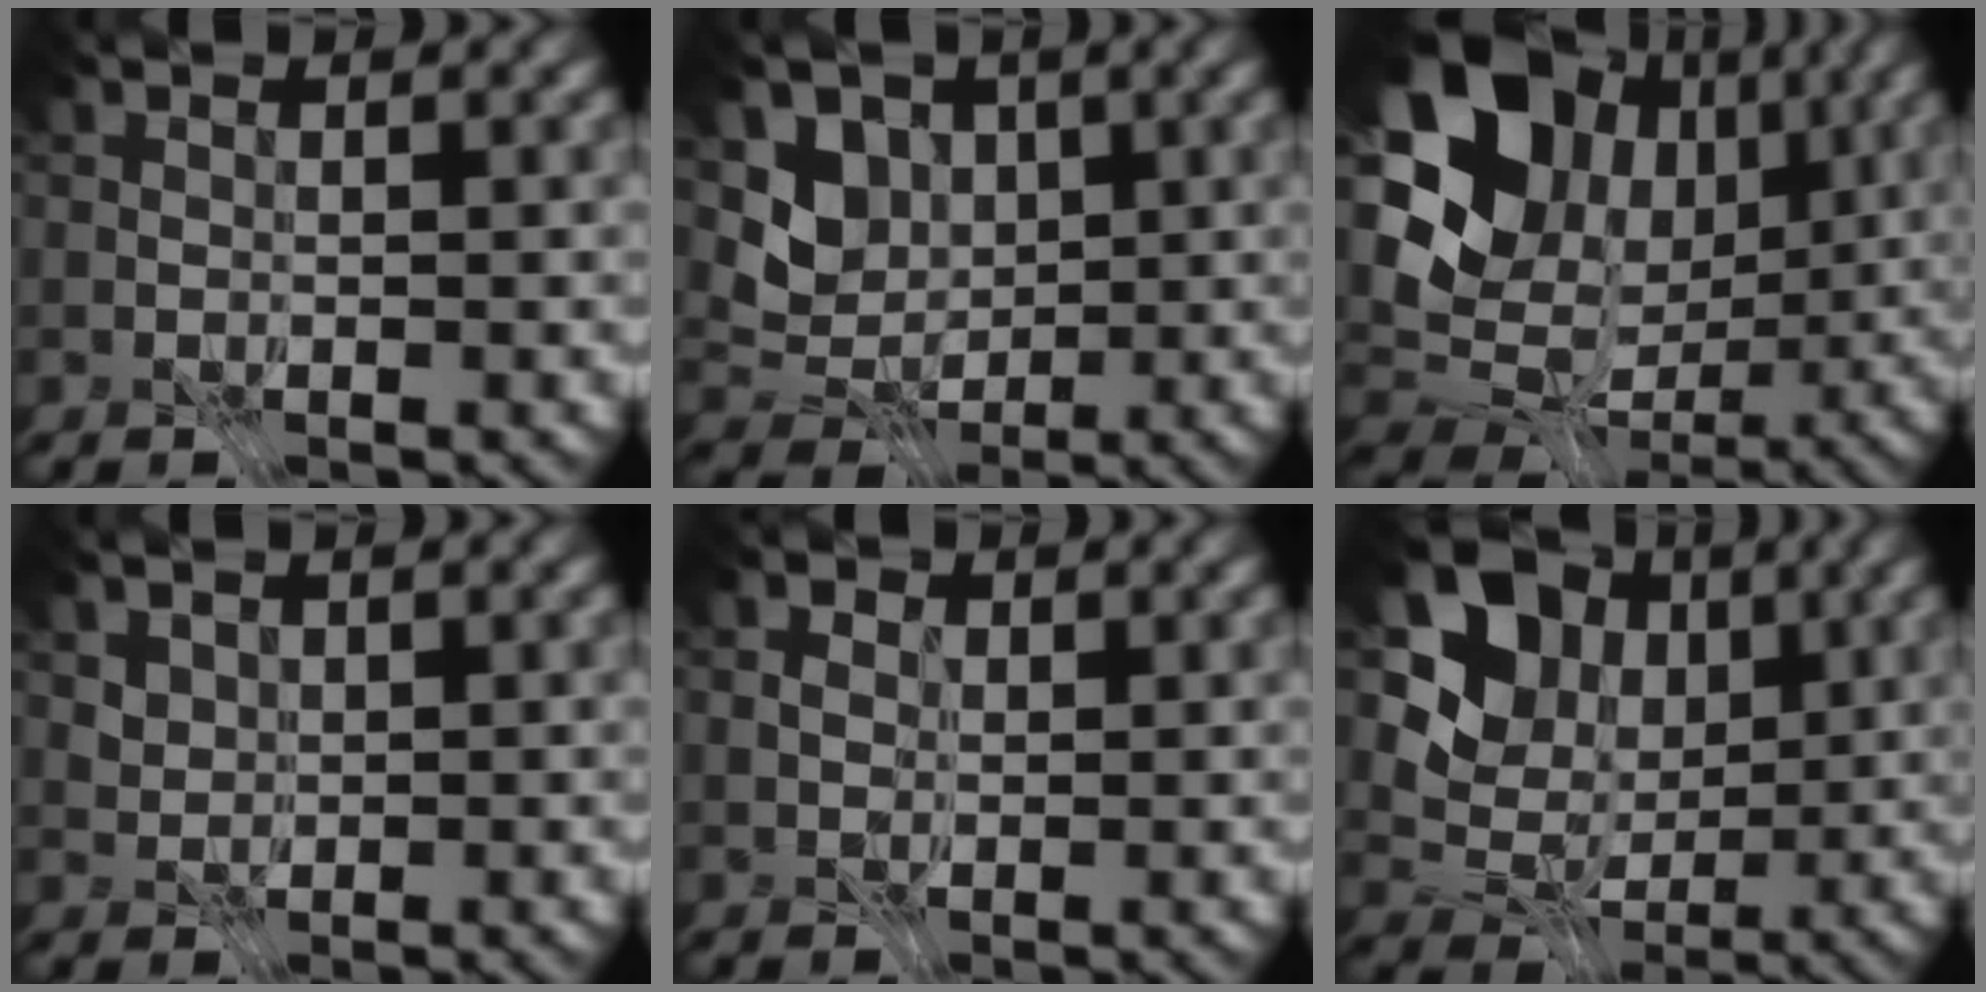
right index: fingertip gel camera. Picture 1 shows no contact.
{"total": 4.6, "force": [0.4, 3.8, 2.6], "torque": [-0.050, -0.012, -0.001]}
{"total": 15.2, "force": [3.2, 11.7, 9.1], "torque": [-0.165, 0.010, 0.069]}
{"total": 2.0, "force": [1.1, 1.5, 0.7], "torque": [-0.027, -0.012, 0.043]}
{"total": 1.6, "force": [0.3, 1.4, 0.7], "torque": [-0.014, -0.003, 0.005]}
{"total": 10.3, "force": [2.5, 8.4, 5.5], "torque": [-0.095, -0.001, 0.029]}